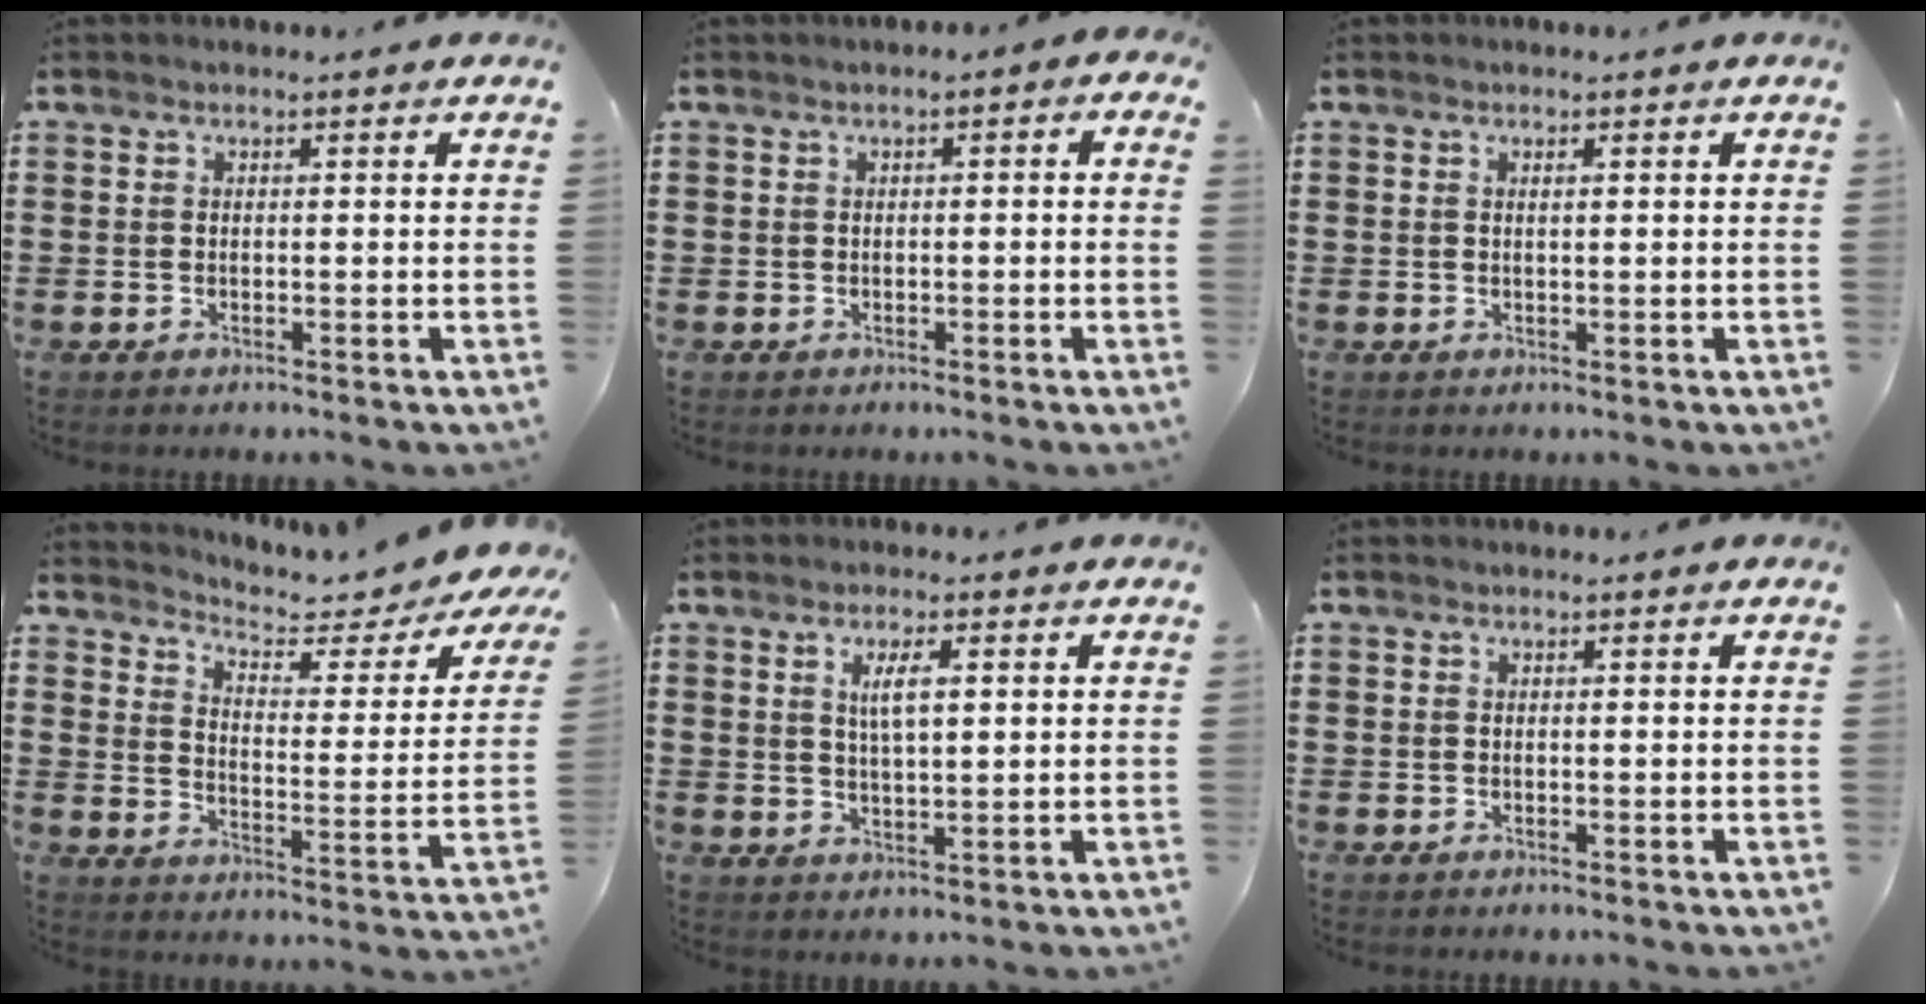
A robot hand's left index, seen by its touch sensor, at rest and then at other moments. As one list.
[{"total": 1.0, "force": [-0.7, 0.7, 0.2], "torque": [-0.008, 0.006, -0.016]}, {"total": 0.7, "force": [0.2, 0.0, 0.7], "torque": [-0.013, -0.002, 0.005]}, {"total": 3.9, "force": [3.4, 0.8, 1.9], "torque": [-0.042, -0.033, 0.044]}, {"total": 4.1, "force": [1.3, 1.1, 3.7], "torque": [-0.077, 0.005, 0.020]}, {"total": 0.0}]